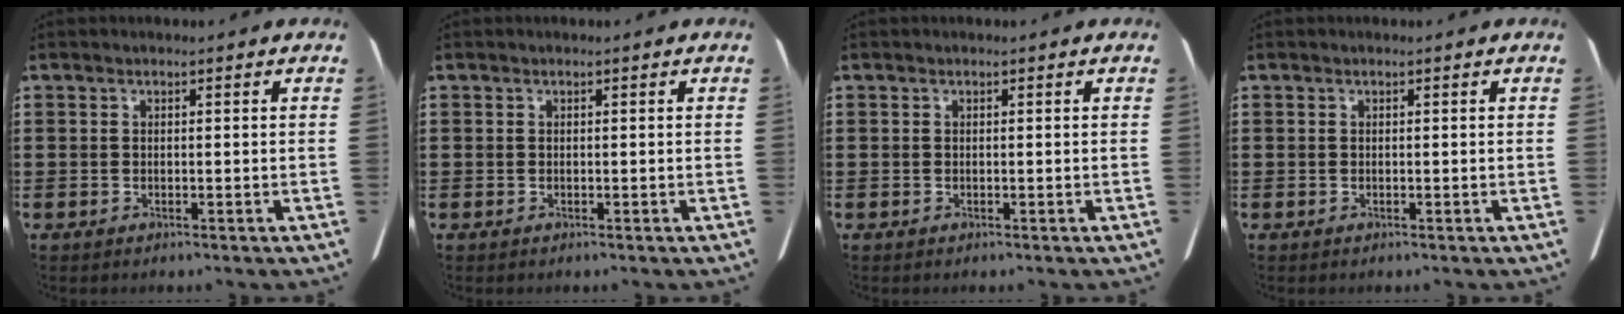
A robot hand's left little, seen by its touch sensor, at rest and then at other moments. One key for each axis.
{"total": 0.0}
{"total": 0.0}
{"total": 0.0}